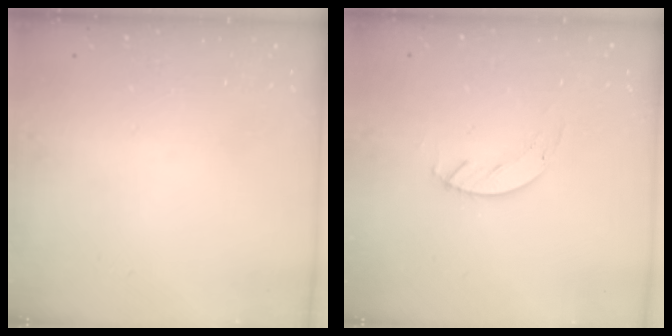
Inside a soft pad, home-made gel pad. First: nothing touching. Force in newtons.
{"total": 2.7, "press": 2.7, "slide": 0.2}